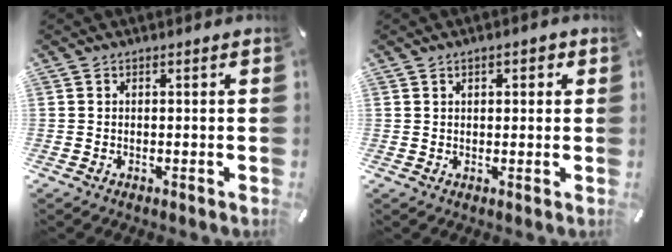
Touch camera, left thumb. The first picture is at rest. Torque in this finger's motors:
{"motor_torque": [-0.04, -0.03, -0.08, 0.00, -0.10]}